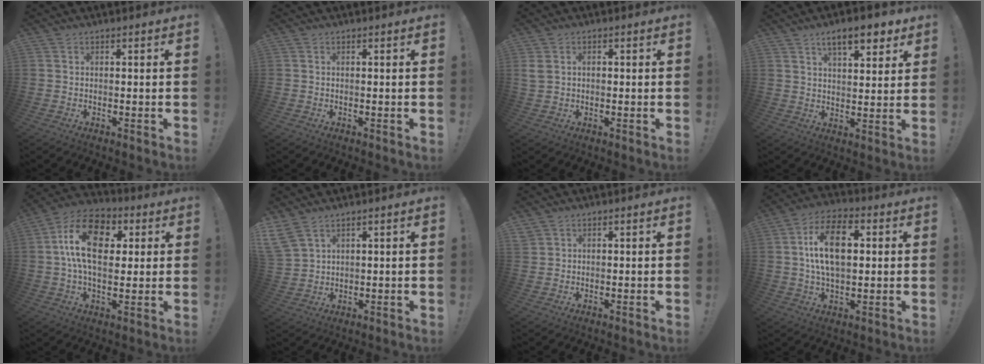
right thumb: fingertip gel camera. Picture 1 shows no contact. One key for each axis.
{"total": 0.0}
{"total": 2.9, "fx": 0.2, "fy": 2.3, "fz": 1.8, "tx": -0.030, "ty": 0.001, "tz": 0.003}
{"total": 9.7, "fx": 6.0, "fy": 3.6, "fz": 6.7, "tx": -0.086, "ty": -0.028, "tz": 0.101}
{"total": 18.1, "fx": 4.1, "fy": 11.2, "fz": 13.7, "tx": -0.233, "ty": -0.007, "tz": 0.068}
{"total": 6.4, "fx": 4.7, "fy": 2.9, "fz": 3.2, "tx": -0.076, "ty": -0.017, "tz": 0.095}
{"total": 1.8, "fx": 1.4, "fy": 1.1, "fz": 0.5, "tx": -0.002, "ty": -0.008, "tz": 0.026}
{"total": 15.8, "fx": 2.6, "fy": 8.7, "fz": 12.9, "tx": -0.224, "ty": 0.004, "tz": 0.038}